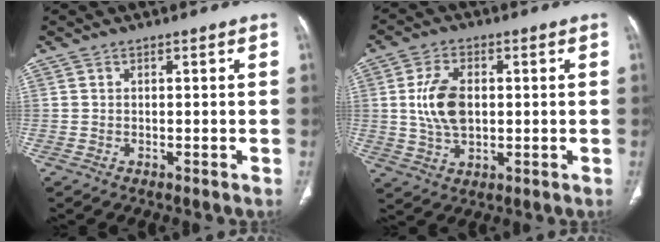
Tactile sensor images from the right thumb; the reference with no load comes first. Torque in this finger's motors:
{"motor_torque": [0.86, 0.77, 0.95, 0.24, 0.29]}